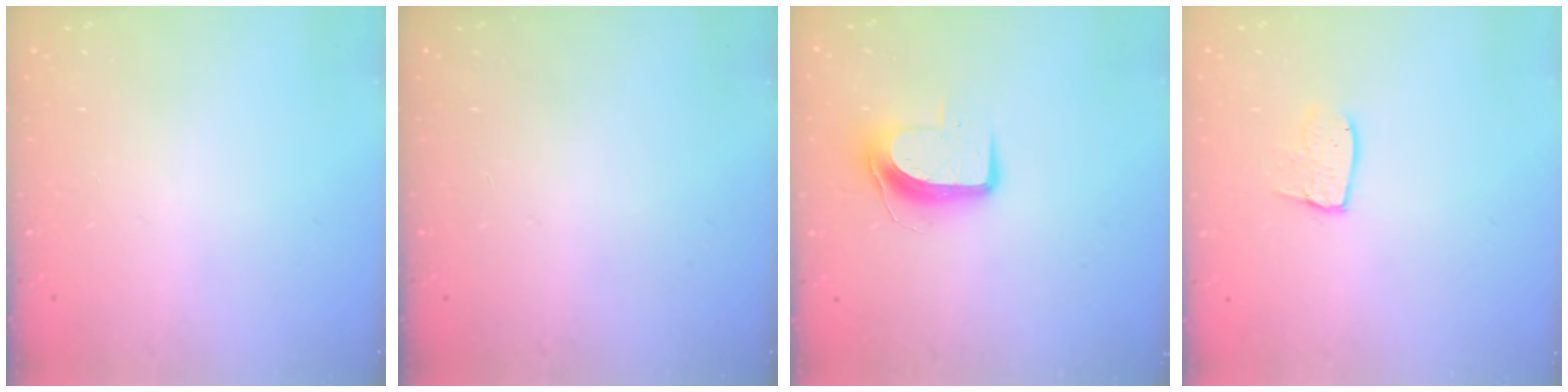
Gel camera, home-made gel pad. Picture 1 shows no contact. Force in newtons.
{"total": 0.0}
{"total": 8.8, "press": 8.8, "slide": 0.5}
{"total": 5.1, "press": 5.1, "slide": 0.4}